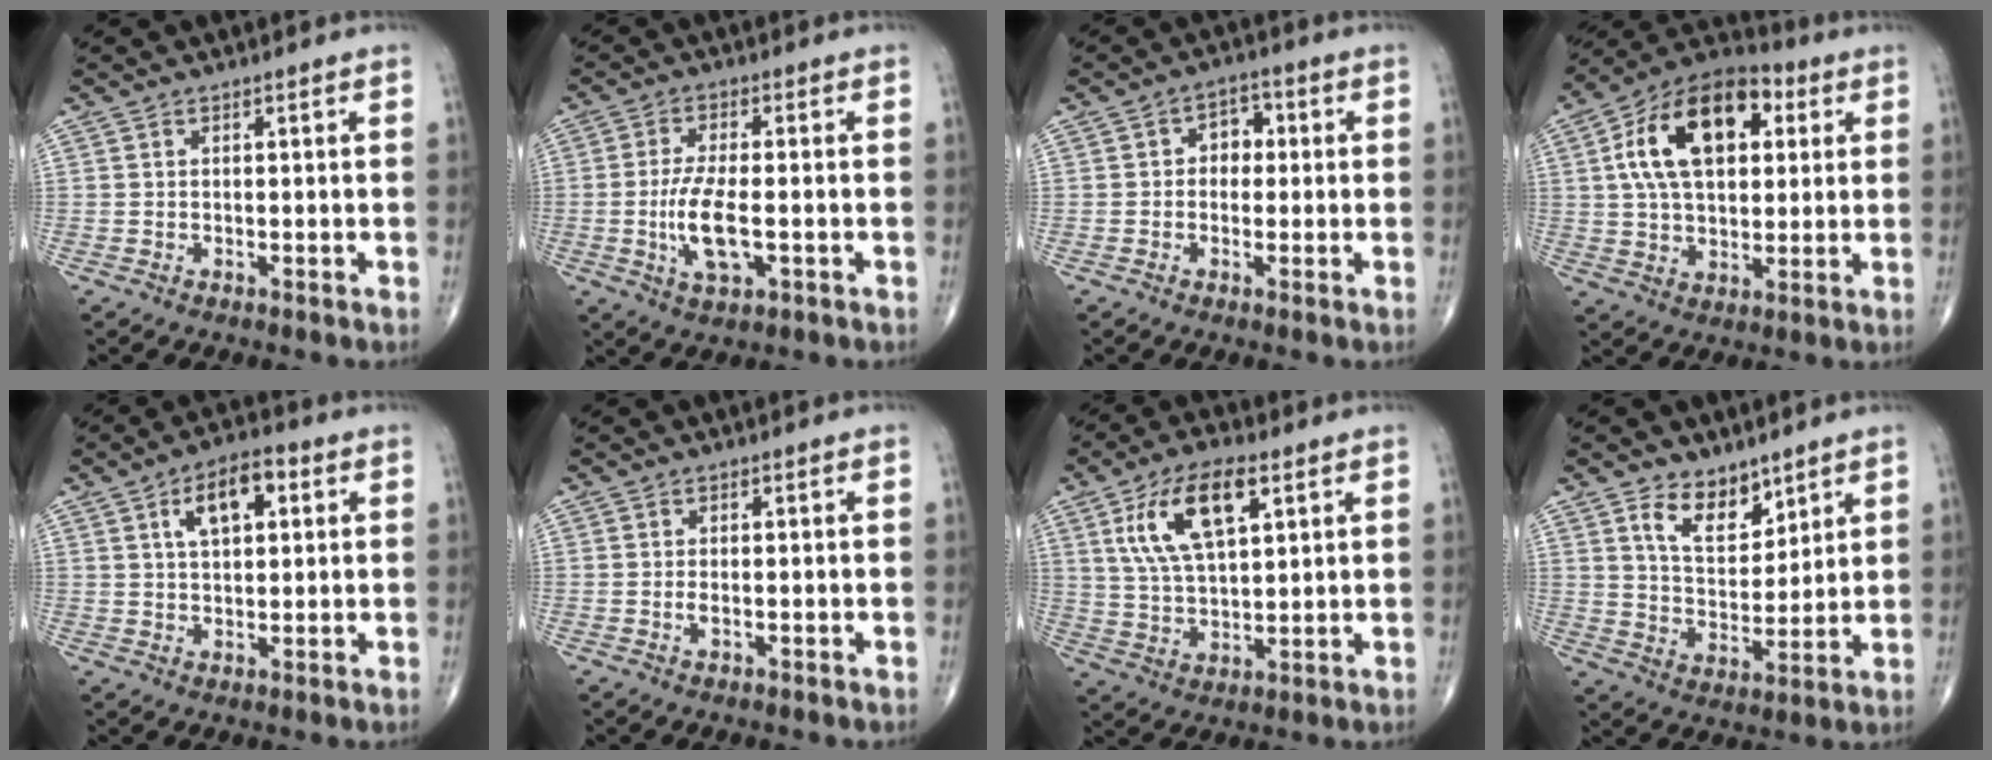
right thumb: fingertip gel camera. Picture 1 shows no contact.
{"total": 8.3, "force": [-1.6, 3.0, 7.5], "torque": [-0.156, -0.002, -0.027]}
{"total": 4.5, "force": [0.3, 3.4, 2.8], "torque": [-0.013, 0.014, -0.004]}
{"total": 19.2, "force": [5.0, 11.2, 14.7], "torque": [-0.226, 0.016, 0.076]}
{"total": 8.9, "force": [3.0, 4.5, 7.1], "torque": [-0.099, 0.008, 0.043]}
{"total": 1.3, "force": [-0.2, 0.5, 1.2], "torque": [-0.023, -0.002, -0.005]}
{"total": 13.6, "force": [5.5, 6.0, 10.9], "torque": [-0.197, -0.008, 0.103]}
{"total": 9.0, "force": [5.9, 5.0, 4.6], "torque": [-0.050, -0.049, 0.113]}